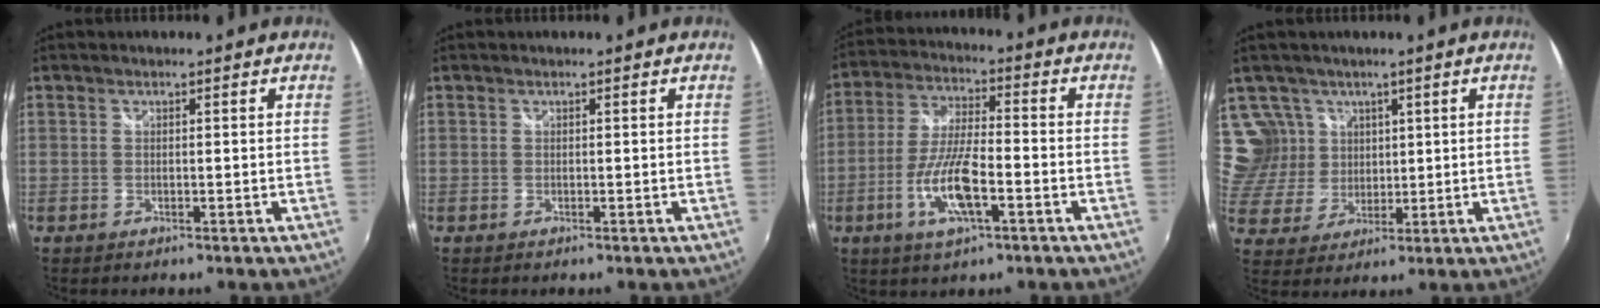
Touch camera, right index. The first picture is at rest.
{"total": 0.0}
{"total": 11.4, "force": [-4.3, 3.0, 10.1], "torque": [-0.211, -0.005, -0.084]}
{"total": 9.6, "force": [5.2, 7.8, 1.9], "torque": [-0.046, 0.019, 0.120]}